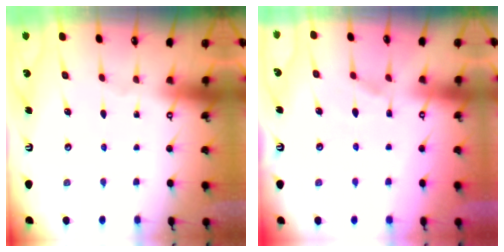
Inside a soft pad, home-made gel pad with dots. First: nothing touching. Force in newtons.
{"total": 1.4, "press": 0.6, "slide": 1.3}